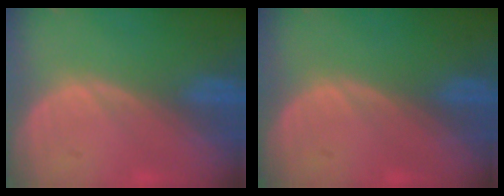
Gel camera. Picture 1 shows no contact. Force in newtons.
{"total": 0.0}